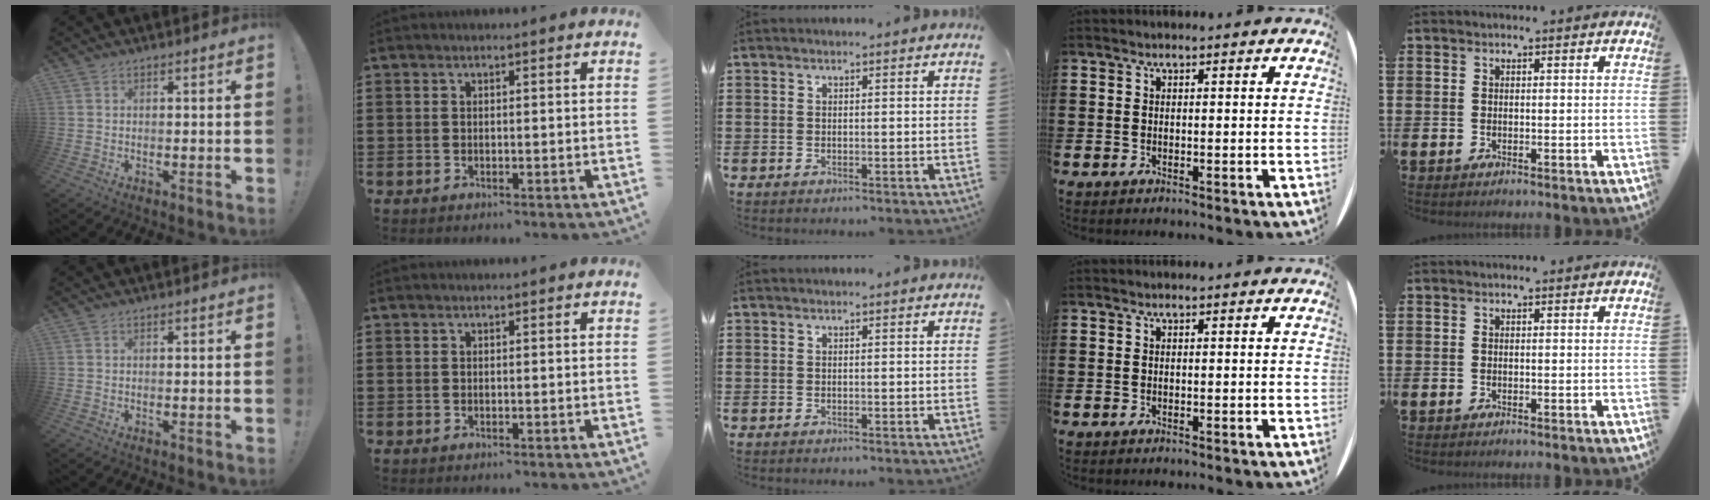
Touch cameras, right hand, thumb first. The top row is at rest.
{}